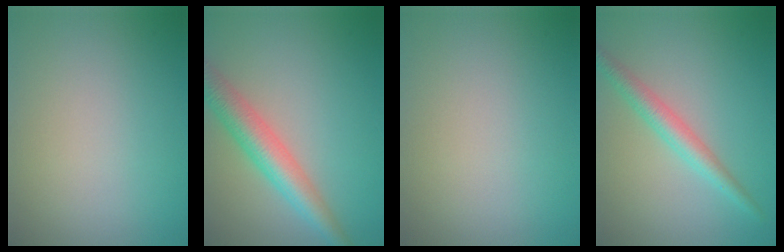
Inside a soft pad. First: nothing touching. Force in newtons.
{"total": 4.9, "press": 4.9, "slide": 0.1}
{"total": 0.0}
{"total": 2.9, "press": 2.9, "slide": 0.0}